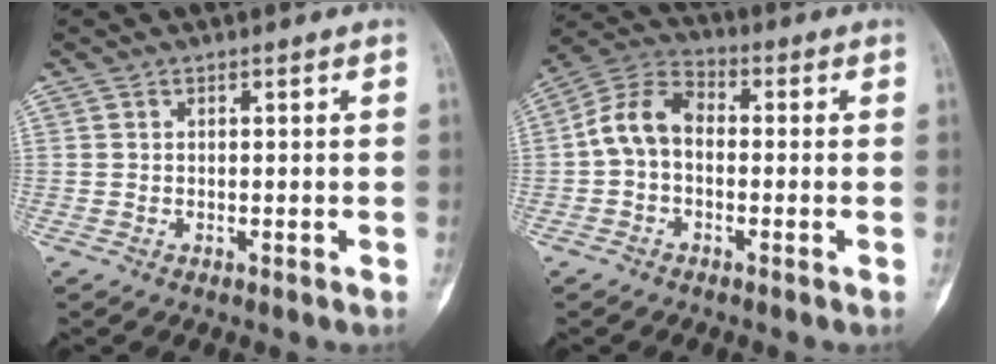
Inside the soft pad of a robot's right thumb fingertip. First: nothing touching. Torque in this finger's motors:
{"motor_torque": [0.06, 0.06, 0.30, -0.28, 0.22]}